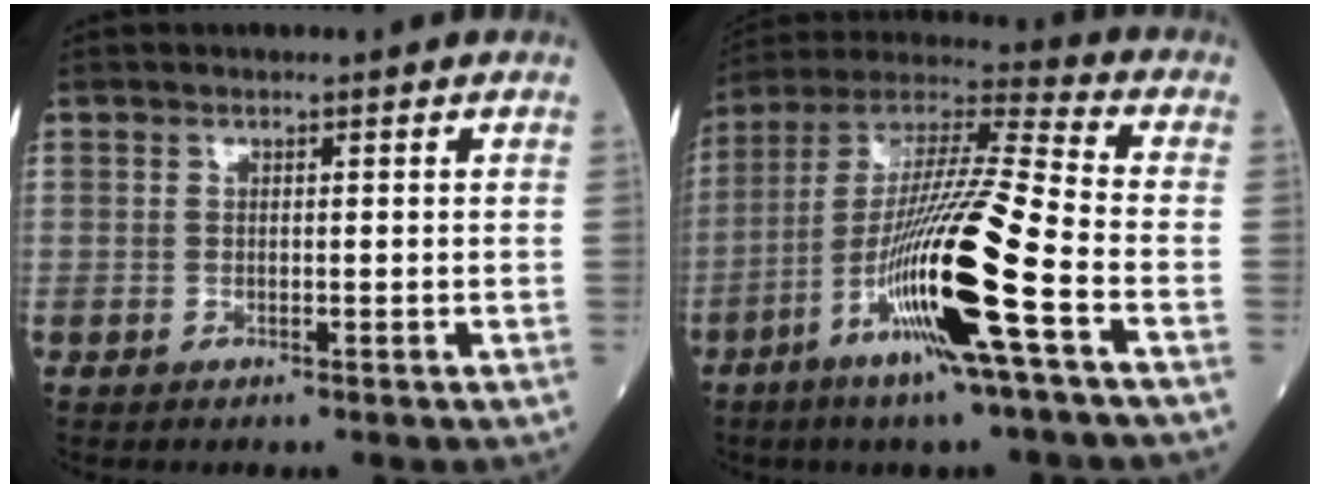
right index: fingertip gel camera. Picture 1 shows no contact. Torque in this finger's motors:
{"motor_torque": [0.78, -0.41, 1.05, 0.21]}